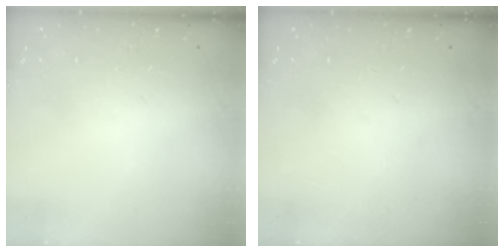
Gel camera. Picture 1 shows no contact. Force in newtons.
{"total": 0.0}